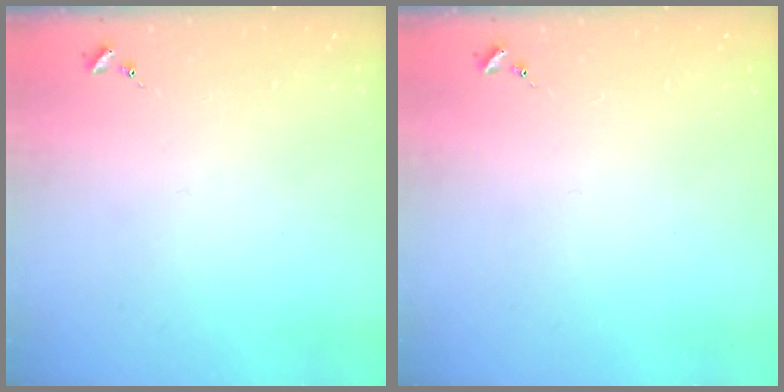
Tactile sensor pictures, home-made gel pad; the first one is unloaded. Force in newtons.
{"total": 0.0}